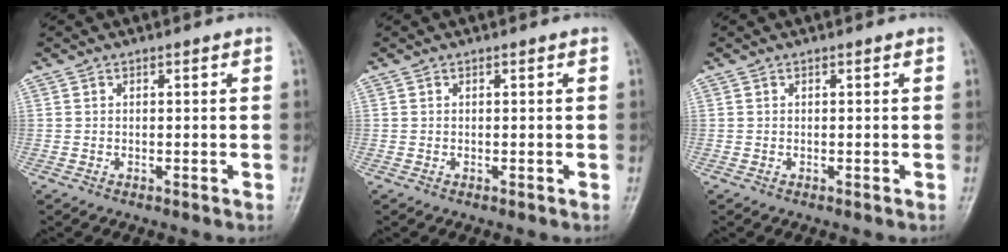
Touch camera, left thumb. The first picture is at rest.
{"total": 0.0}
{"total": 0.0}